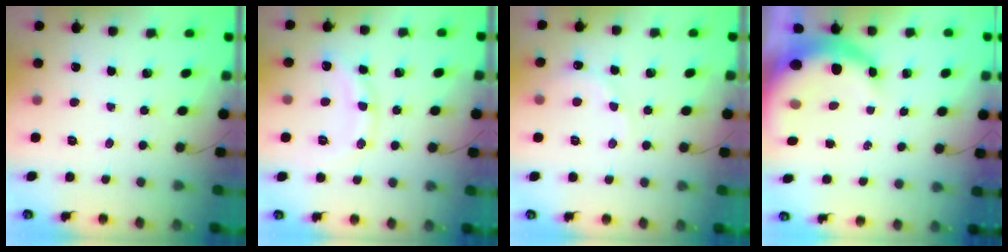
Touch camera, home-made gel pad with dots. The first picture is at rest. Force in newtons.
{"total": 10.6, "press": 10.6, "slide": 0.7}
{"total": 7.6, "press": 7.5, "slide": 1.1}
{"total": 8.1, "press": 8.0, "slide": 1.3}